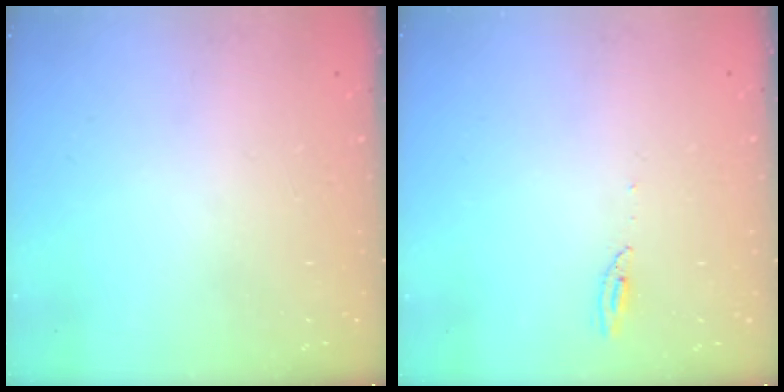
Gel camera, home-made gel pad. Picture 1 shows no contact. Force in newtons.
{"total": 3.7, "press": 3.7, "slide": 0.2}